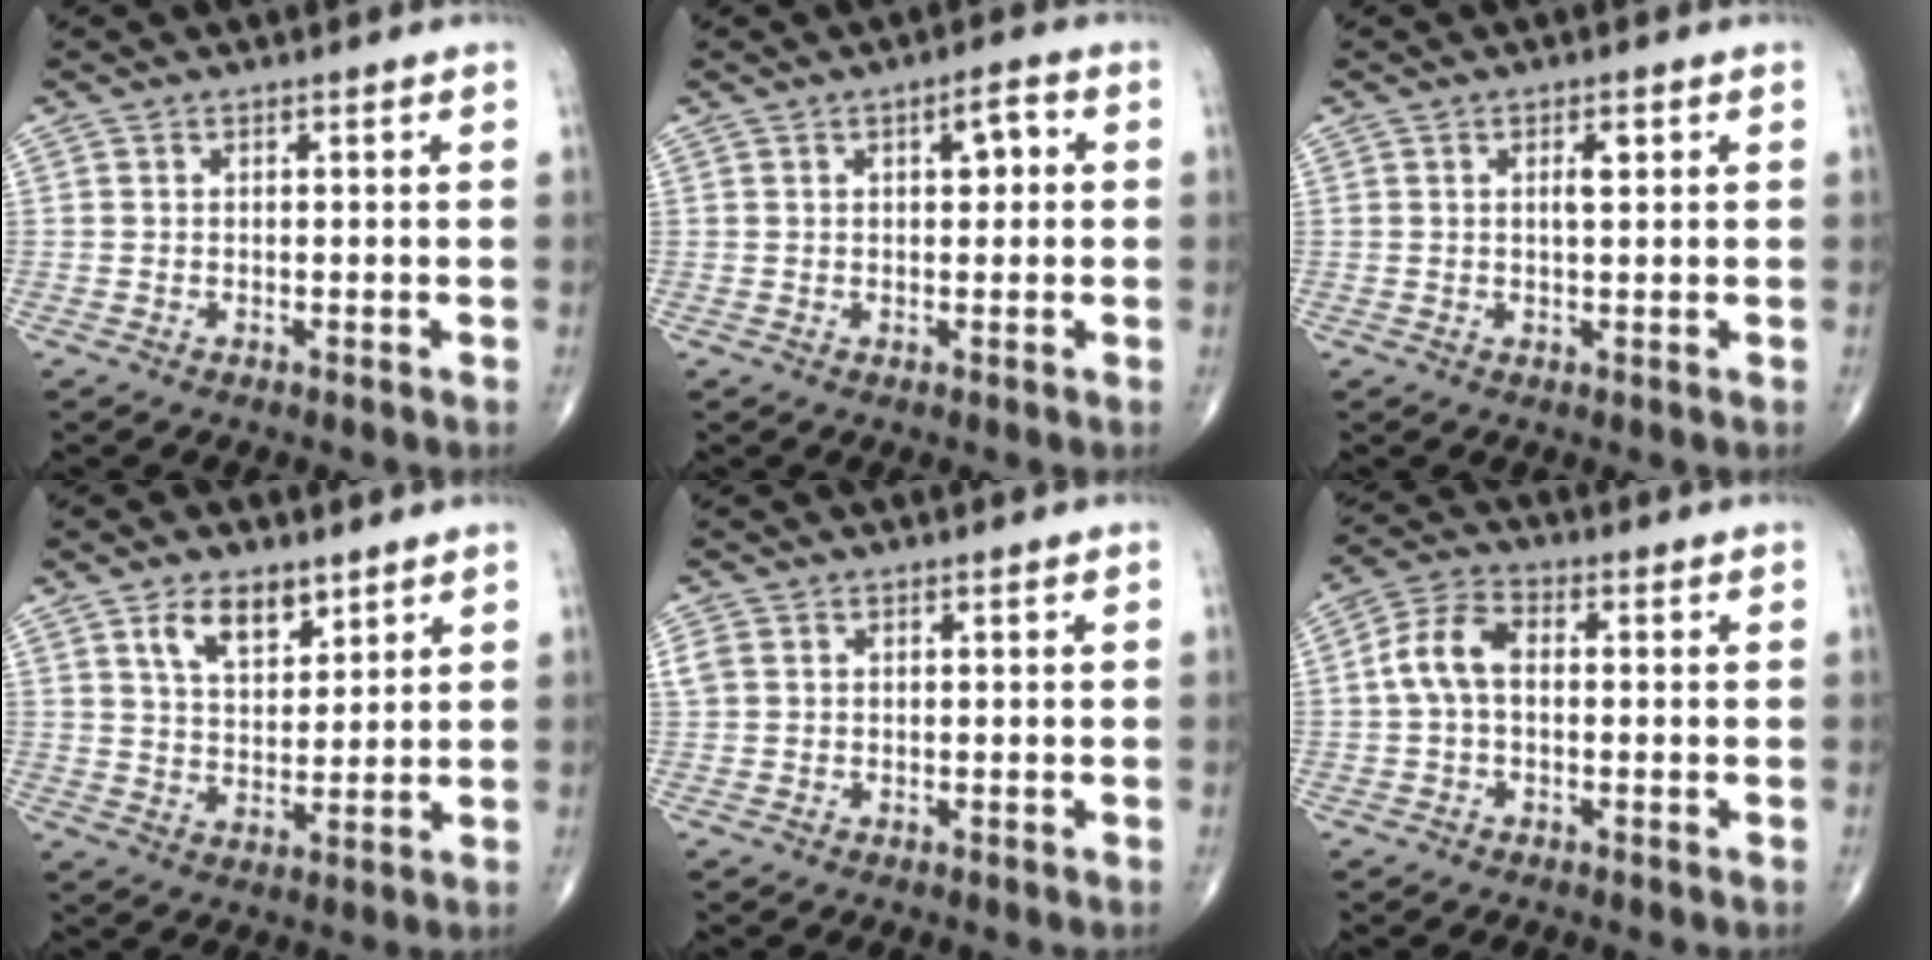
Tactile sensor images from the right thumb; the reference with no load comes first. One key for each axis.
{"total": 3.9, "fx": 1.0, "fy": 1.7, "fz": 3.4, "tx": -0.040, "ty": 0.006, "tz": 0.010}
{"total": 2.6, "fx": 0.9, "fy": 0.9, "fz": 2.3, "tx": -0.035, "ty": -0.003, "tz": 0.014}
{"total": 7.8, "fx": 4.7, "fy": 4.1, "fz": 4.7, "tx": -0.059, "ty": -0.030, "tz": 0.086}
{"total": 1.9, "fx": 0.4, "fy": 1.6, "fz": 1.0, "tx": -0.033, "ty": 0.010, "tz": 0.011}
{"total": 6.9, "fx": 0.0, "fy": 4.3, "fz": 5.4, "tx": -0.109, "ty": 0.023, "tz": -0.008}